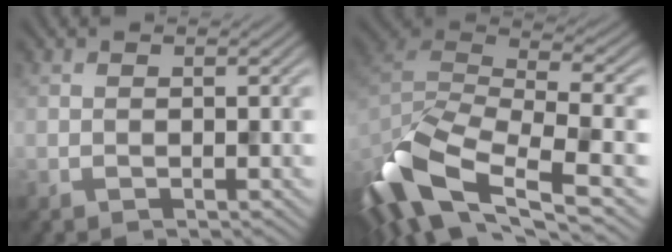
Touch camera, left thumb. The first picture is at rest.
{"total": 15.9, "force": [-9.3, 5.7, 11.5], "torque": [-0.279, -0.030, -0.160]}